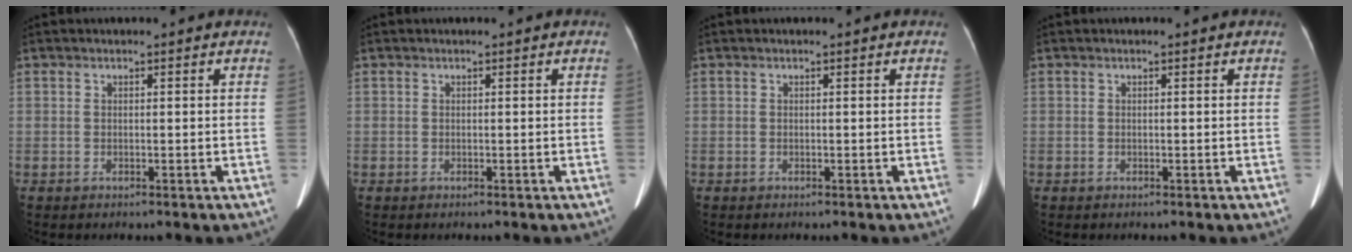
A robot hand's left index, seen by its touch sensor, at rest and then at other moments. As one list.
[{"total": 0.0}, {"total": 0.0}, {"total": 0.0}]